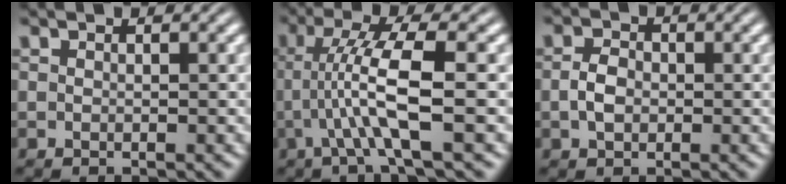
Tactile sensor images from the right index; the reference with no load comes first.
{"total": 5.3, "force": [0.2, 0.2, 5.3], "torque": [-0.099, -0.009, 0.006]}
{"total": 1.1, "force": [-0.4, 0.3, 1.0], "torque": [-0.019, -0.006, 0.000]}